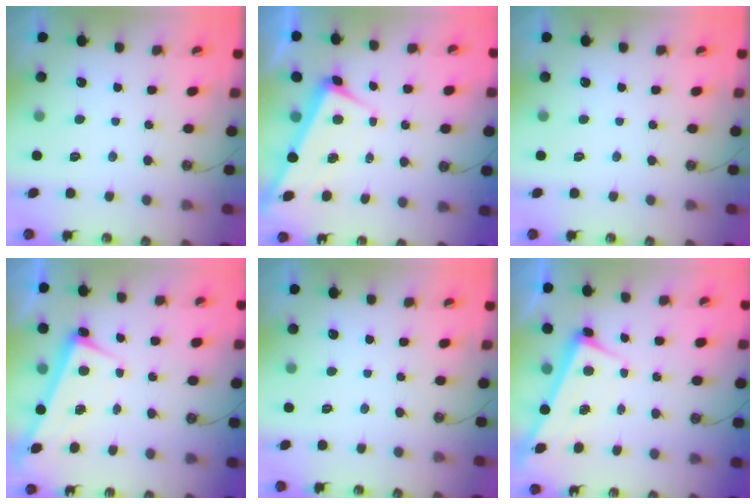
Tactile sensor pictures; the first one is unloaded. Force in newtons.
{"total": 2.0, "press": 1.9, "slide": 0.6}
{"total": 0.0}
{"total": 2.6, "press": 2.5, "slide": 0.7}
{"total": 0.0}
{"total": 2.6, "press": 2.6, "slide": 0.3}